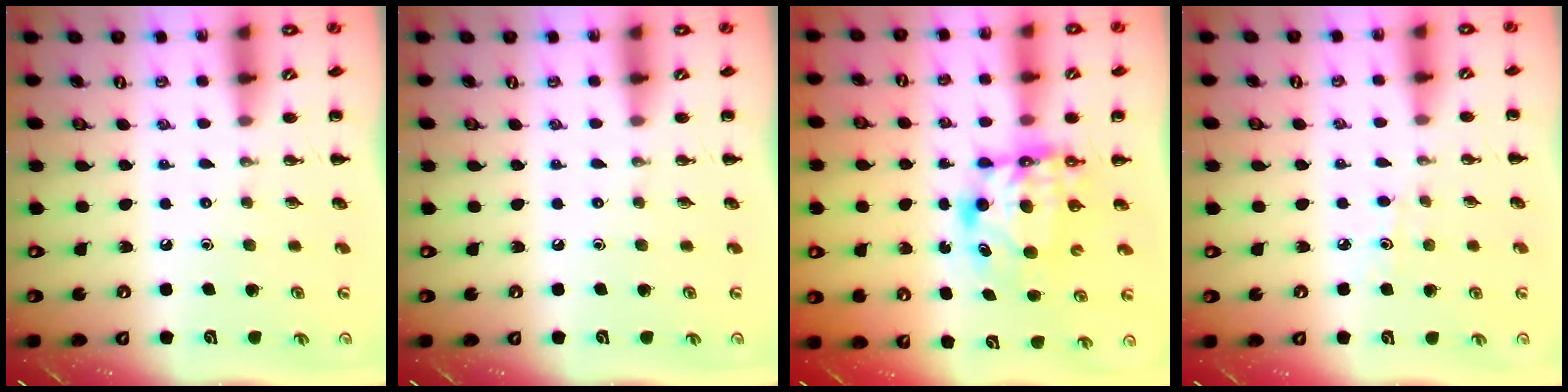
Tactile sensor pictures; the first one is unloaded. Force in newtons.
{"total": 0.0}
{"total": 6.8, "press": 6.7, "slide": 1.3}
{"total": 3.4, "press": 3.1, "slide": 1.4}